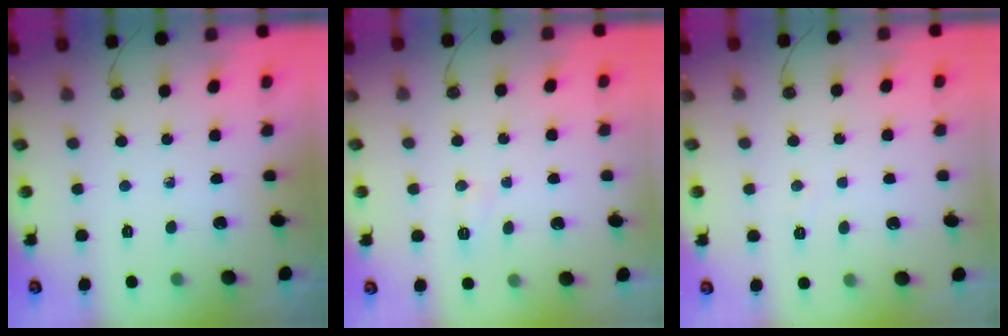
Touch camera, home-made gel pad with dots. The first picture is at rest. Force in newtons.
{"total": 4.6, "press": 4.6, "slide": 0.5}
{"total": 3.8, "press": 3.4, "slide": 1.7}